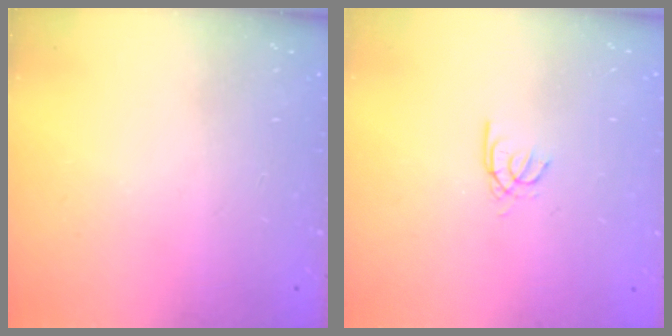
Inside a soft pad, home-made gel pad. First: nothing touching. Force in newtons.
{"total": 2.4, "press": 2.4, "slide": 0.3}